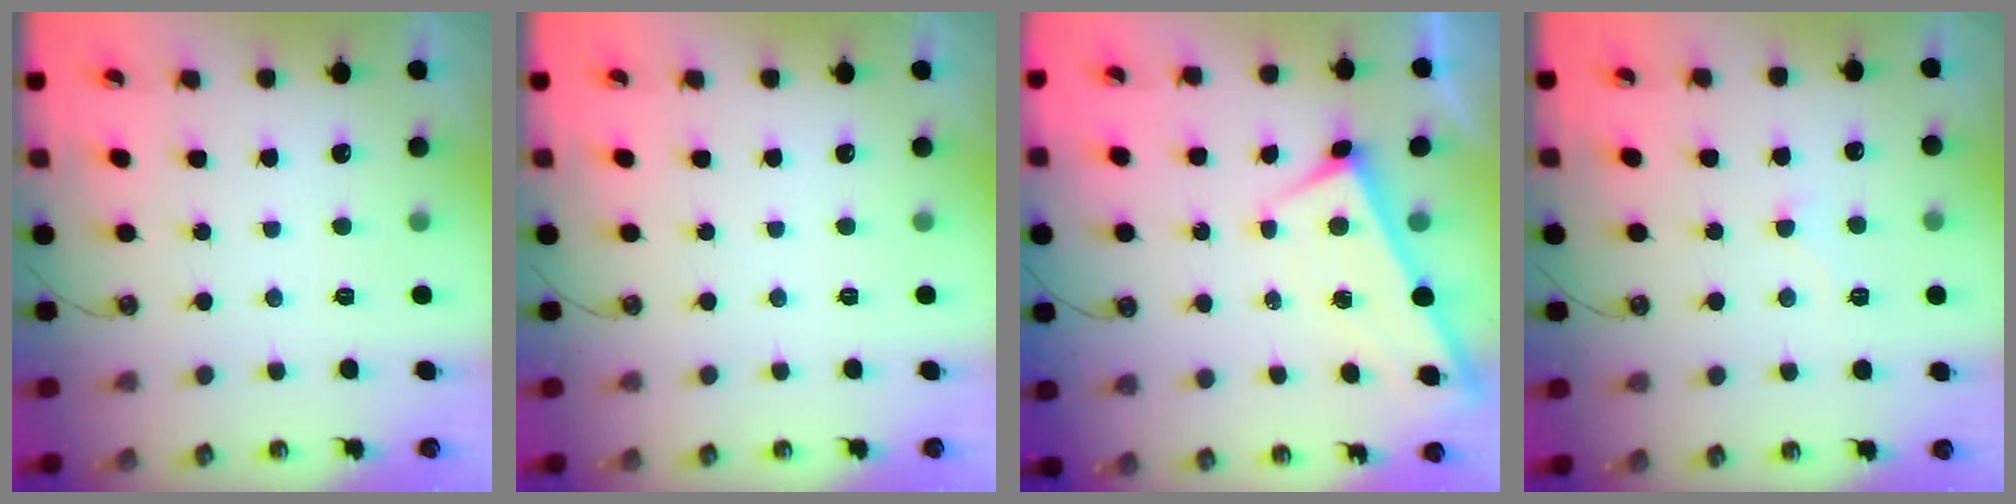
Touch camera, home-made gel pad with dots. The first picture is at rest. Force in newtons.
{"total": 0.0}
{"total": 1.7, "press": 1.7, "slide": 0.1}
{"total": 2.8, "press": 2.7, "slide": 0.7}